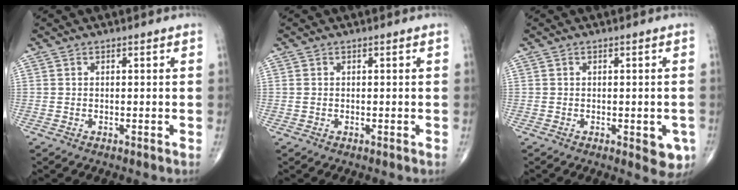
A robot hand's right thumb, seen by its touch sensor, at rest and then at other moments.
{"total": 0.6, "force": [0.0, 0.5, 0.4], "torque": [-0.011, 0.004, 0.003]}
{"total": 4.7, "force": [-1.5, 2.1, 3.9], "torque": [-0.023, -0.004, -0.016]}